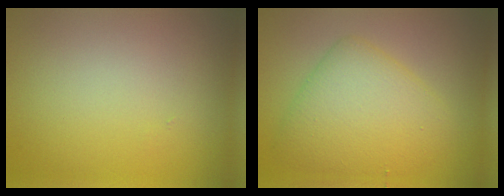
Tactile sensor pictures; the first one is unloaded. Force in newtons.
{"total": 5.7, "press": 5.7, "slide": 0.2}